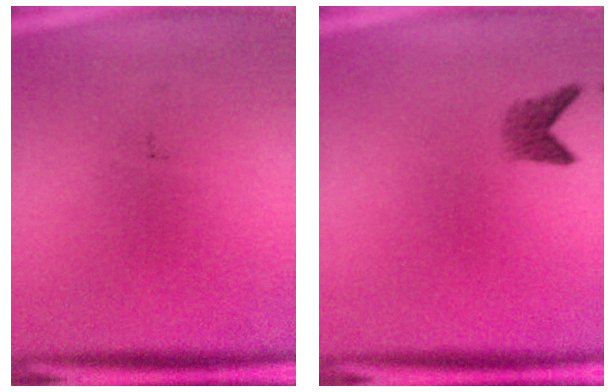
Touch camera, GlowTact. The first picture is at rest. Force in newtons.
{"total": 2.0}